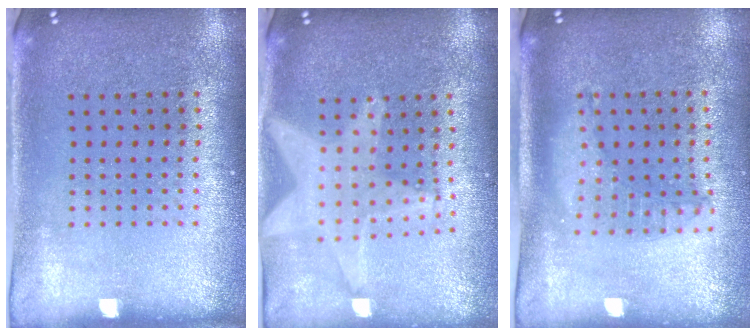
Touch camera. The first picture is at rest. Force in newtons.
{"total": 2.1, "press": 1.7, "slide": 1.2}
{"total": 1.3, "press": 1.3, "slide": 0.2}